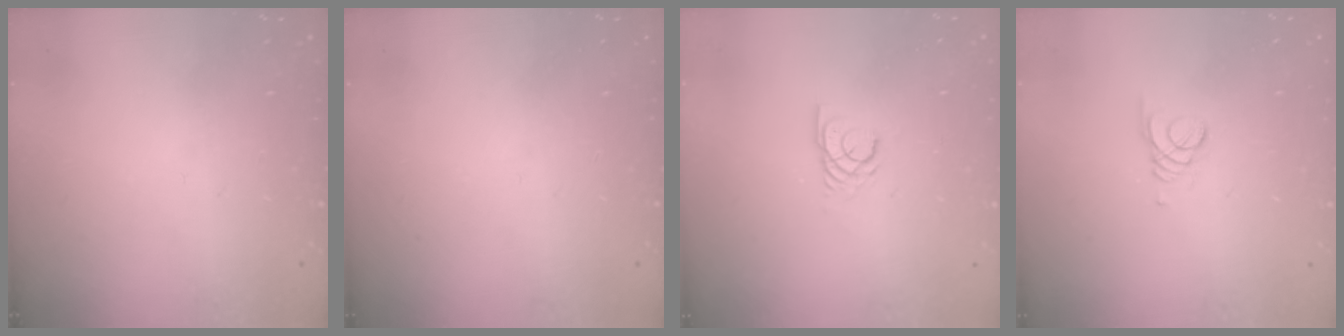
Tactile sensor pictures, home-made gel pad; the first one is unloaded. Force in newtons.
{"total": 0.0}
{"total": 2.7, "press": 2.7, "slide": 0.1}
{"total": 1.5, "press": 1.5, "slide": 0.1}